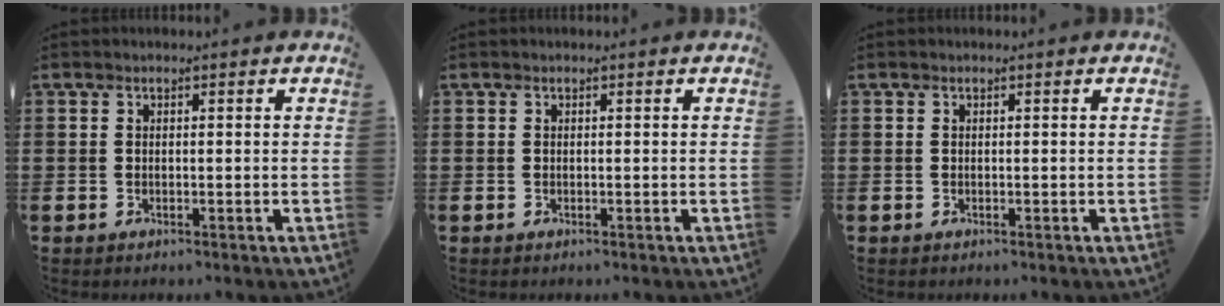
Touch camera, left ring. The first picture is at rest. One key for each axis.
{"total": 0.0}
{"total": 0.0}